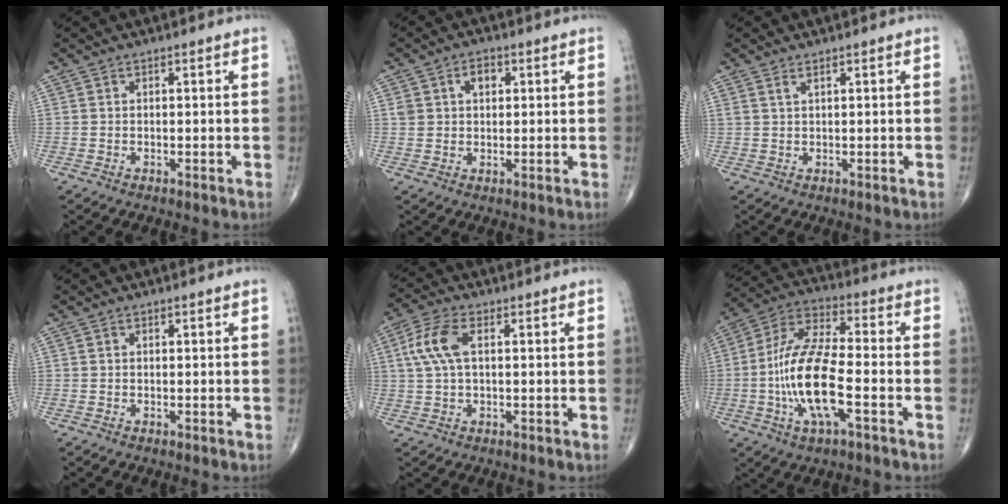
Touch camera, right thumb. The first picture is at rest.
{"total": 4.1, "force": [1.4, 3.0, 2.5], "torque": [-0.026, 0.001, 0.024]}
{"total": 1.0, "force": [0.7, 0.2, 0.7], "torque": [-0.016, 0.002, 0.018]}
{"total": 0.0}
{"total": 7.1, "force": [1.5, 3.3, 6.1], "torque": [-0.146, 0.017, 0.028]}
{"total": 16.0, "force": [-3.9, 5.3, 14.5], "torque": [-0.297, 0.028, -0.078]}